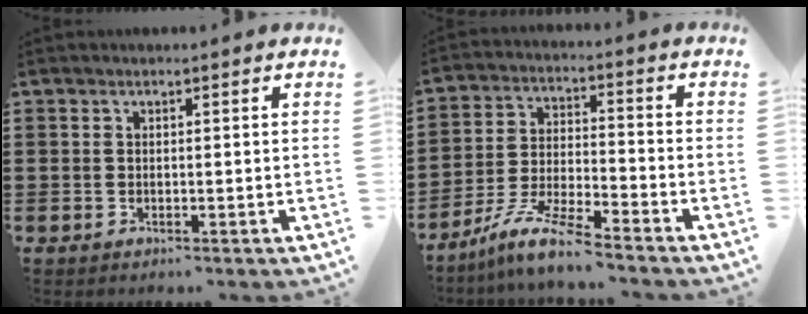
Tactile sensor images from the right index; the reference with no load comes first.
{"total": 8.2, "force": [-7.2, 0.2, 3.9], "torque": [-0.094, -0.004, -0.144]}